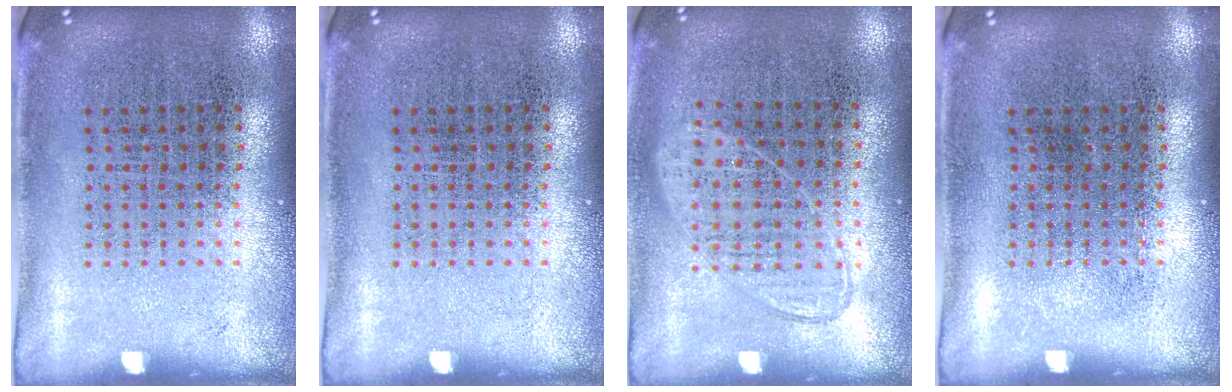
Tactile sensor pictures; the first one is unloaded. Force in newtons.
{"total": 0.0}
{"total": 0.9, "press": 0.9, "slide": 0.4}
{"total": 0.0}